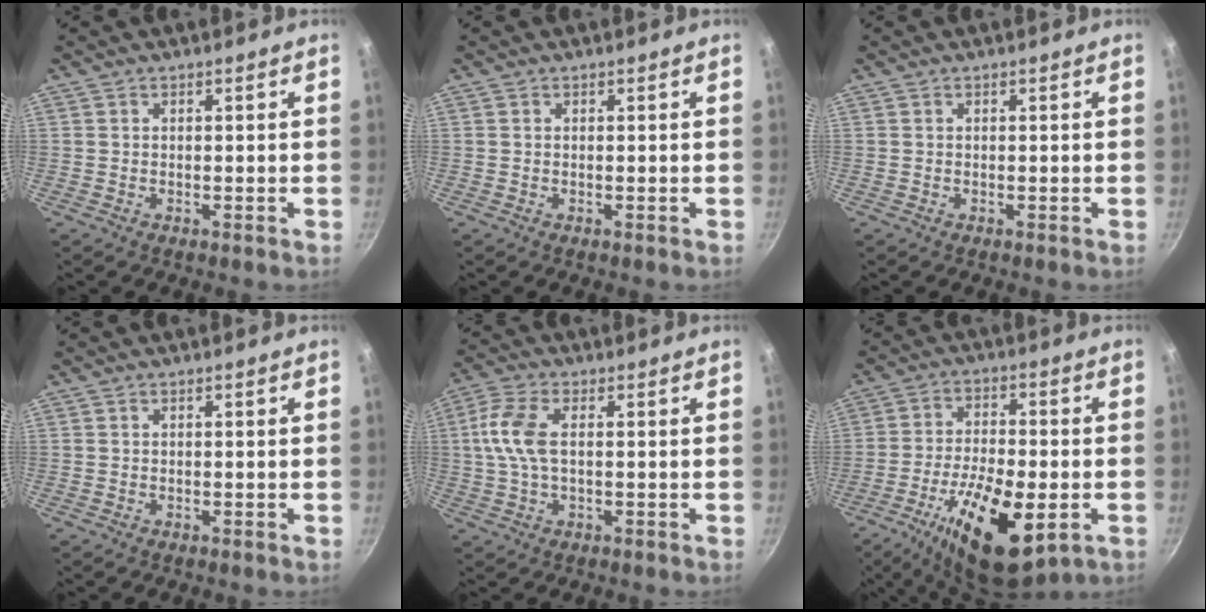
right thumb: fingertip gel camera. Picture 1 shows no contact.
{"total": 0.0}
{"total": 0.0}
{"total": 0.0}
{"total": 8.0, "force": [0.8, 4.0, 6.9], "torque": [-0.155, 0.015, 0.010]}
{"total": 17.7, "force": [-6.6, 7.0, 14.9], "torque": [-0.250, 0.015, -0.105]}